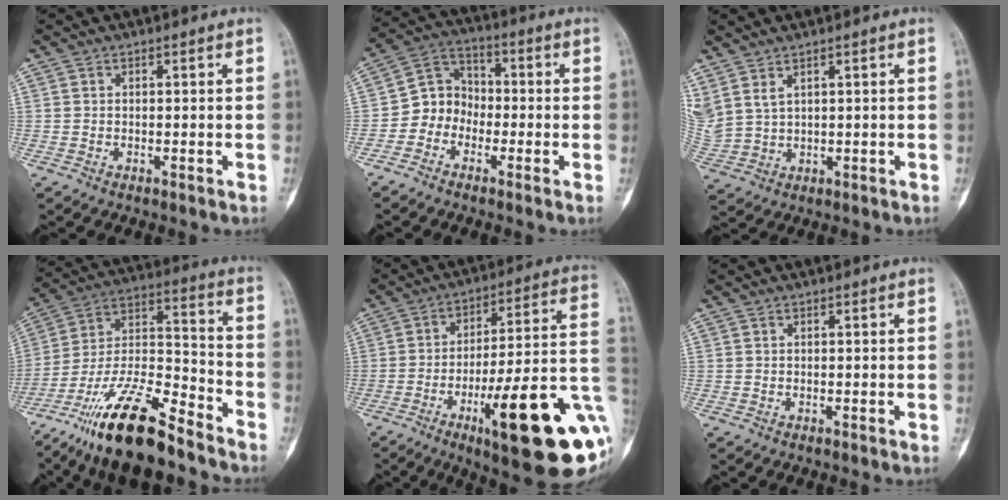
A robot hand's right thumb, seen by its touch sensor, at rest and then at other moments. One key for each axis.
{"total": 7.4, "fx": -2.5, "fy": 6.5, "fz": 2.7, "tx": -0.018, "ty": 0.045, "tz": -0.060}
{"total": 6.5, "fx": 3.9, "fy": 3.2, "fz": 4.1, "tx": -0.099, "ty": -0.012, "tz": 0.097}
{"total": 20.2, "fx": -14.9, "fy": 5.2, "fz": 12.6, "tx": -0.246, "ty": 0.073, "tz": -0.269}
{"total": 25.5, "fx": -8.5, "fy": 5.4, "fz": 23.4, "tx": -0.282, "ty": 0.027, "tz": -0.118}
{"total": 0.0}